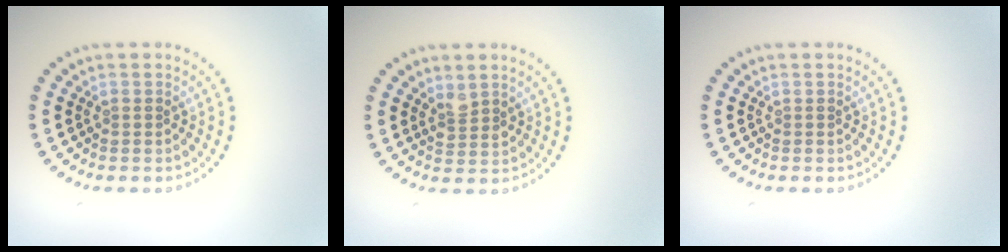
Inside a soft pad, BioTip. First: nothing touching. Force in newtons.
{"total": 1.7, "press": 1.4, "slide": 0.9}
{"total": 0.0}